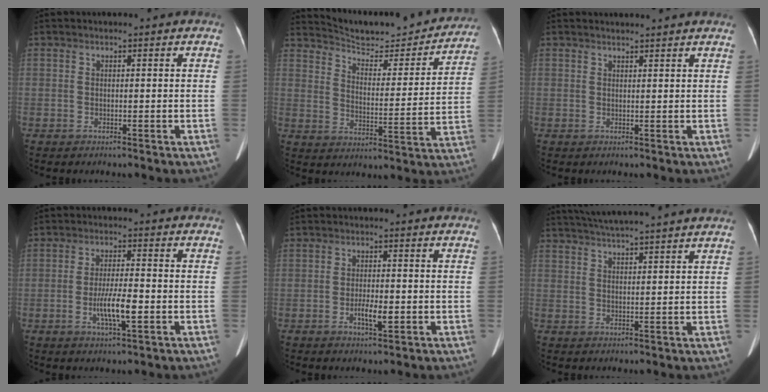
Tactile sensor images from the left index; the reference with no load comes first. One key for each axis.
{"total": 19.9, "fx": 18.8, "fy": 3.6, "fz": 5.6, "tx": -0.075, "ty": -0.028, "tz": 0.248}
{"total": 3.8, "fx": 3.7, "fy": -0.1, "fz": 1.0, "tx": -0.017, "ty": 0.015, "tz": 0.041}
{"total": 6.0, "fx": -1.7, "fy": 0.9, "fz": 5.7, "tx": -0.109, "ty": -0.006, "tz": -0.030}
{"total": 3.6, "fx": -1.1, "fy": 1.0, "fz": 3.3, "tx": -0.061, "ty": 0.000, "tz": -0.016}
{"total": 13.6, "fx": 12.3, "fy": -0.3, "fz": 5.9, "tx": -0.107, "ty": 0.027, "tz": 0.169}